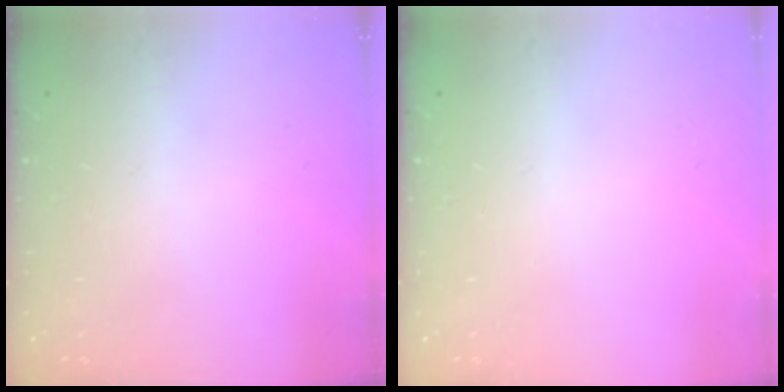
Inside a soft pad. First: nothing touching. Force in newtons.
{"total": 0.0}